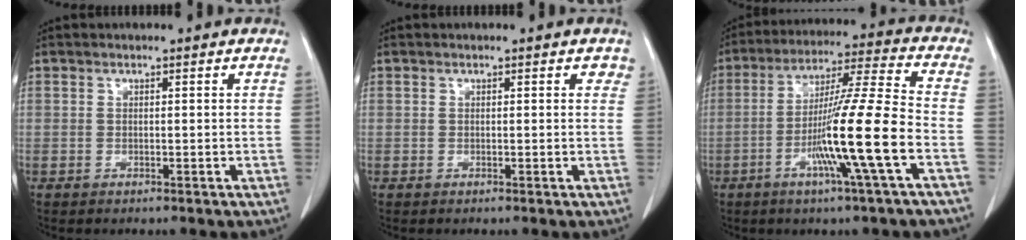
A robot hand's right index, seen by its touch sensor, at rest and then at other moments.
{"total": 1.2, "force": [0.7, 0.6, 0.7], "torque": [0.004, 0.002, 0.001]}
{"total": 14.2, "force": [-4.5, -1.8, 13.4], "torque": [-0.242, -0.008, -0.086]}